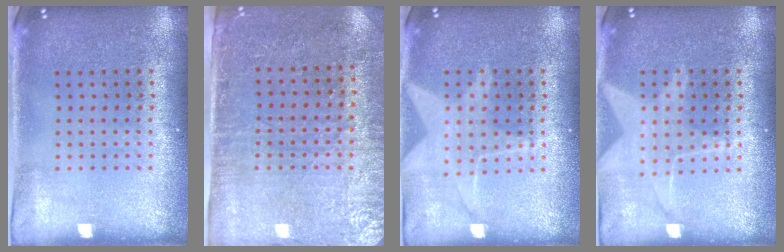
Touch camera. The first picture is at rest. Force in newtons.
{"total": 3.0, "press": 2.6, "slide": 1.4}
{"total": 1.5, "press": 1.3, "slide": 0.6}
{"total": 1.5, "press": 1.3, "slide": 0.6}